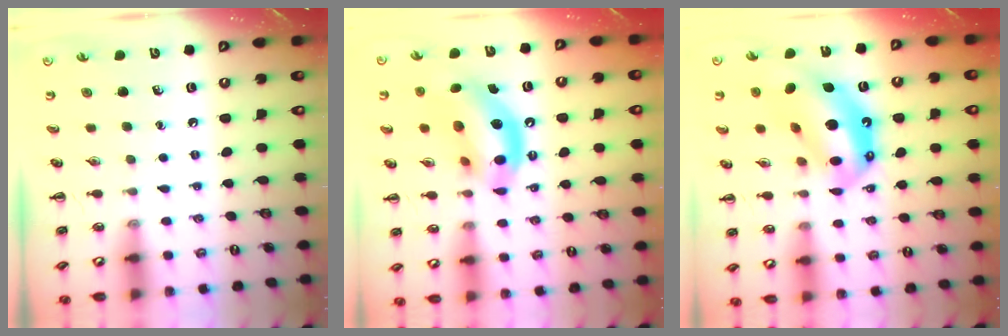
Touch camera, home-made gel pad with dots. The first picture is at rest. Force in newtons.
{"total": 16.1, "press": 15.5, "slide": 4.4}
{"total": 16.4, "press": 15.7, "slide": 4.7}